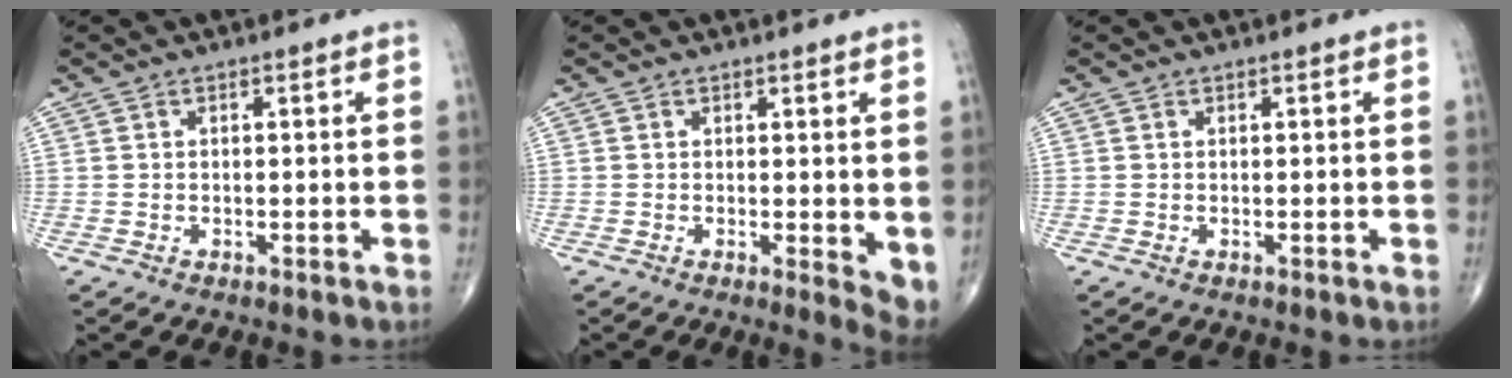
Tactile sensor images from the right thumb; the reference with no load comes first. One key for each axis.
{"total": 4.2, "fx": 0.5, "fy": 1.4, "fz": 3.9, "tx": -0.054, "ty": -0.014, "tz": 0.007}
{"total": 0.0}